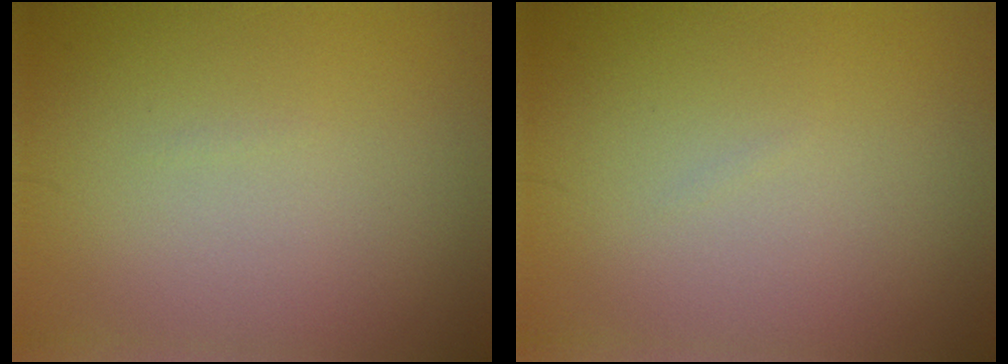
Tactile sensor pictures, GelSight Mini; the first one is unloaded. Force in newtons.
{"total": 0.0}